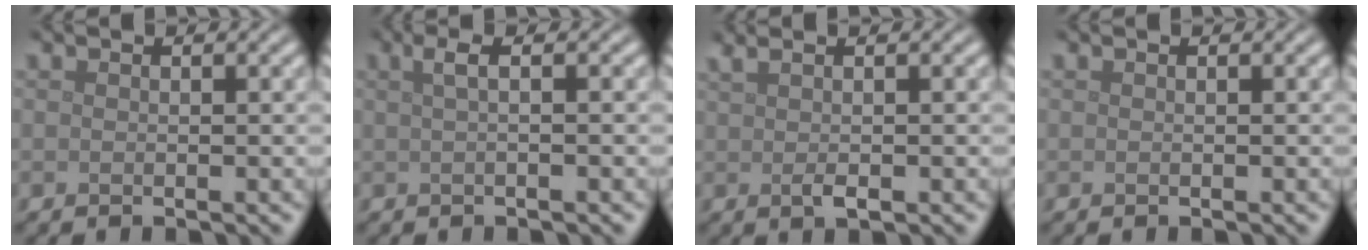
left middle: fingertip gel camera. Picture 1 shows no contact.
{"total": 2.0, "force": [0.5, 0.6, 1.9], "torque": [-0.029, 0.009, 0.004]}
{"total": 2.2, "force": [0.6, 0.6, 2.0], "torque": [-0.039, 0.004, 0.013]}
{"total": 0.0}